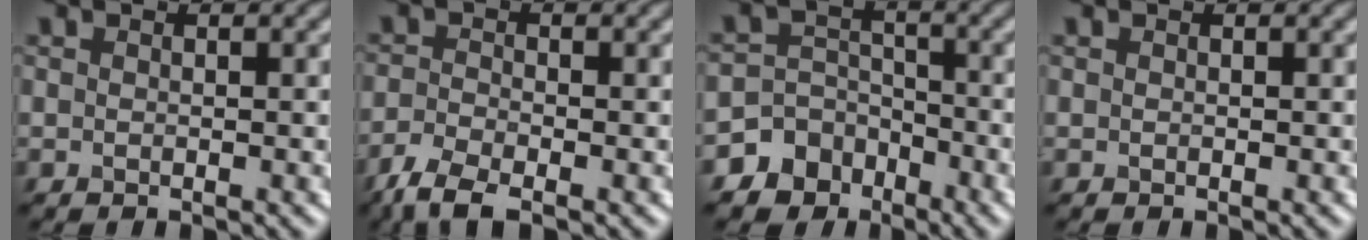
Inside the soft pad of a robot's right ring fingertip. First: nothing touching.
{"total": 3.6, "force": [-2.6, 1.0, 2.1], "torque": [-0.049, -0.010, -0.064]}
{"total": 8.0, "force": [-5.3, 5.9, 0.6], "torque": [0.009, -0.016, -0.113]}
{"total": 0.0}